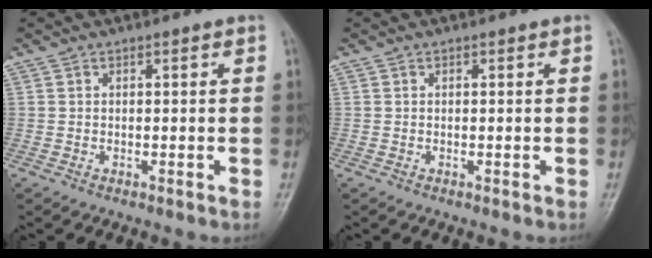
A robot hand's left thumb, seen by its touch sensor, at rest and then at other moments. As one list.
[{"total": 0.0}]